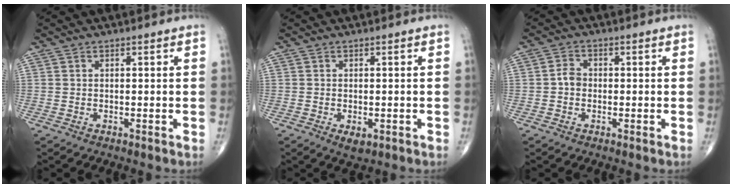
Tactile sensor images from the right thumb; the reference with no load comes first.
{"total": 2.5, "force": [-0.9, 1.4, 1.9], "torque": [-0.027, -0.003, -0.009]}
{"total": 2.6, "force": [-0.4, 2.1, 1.5], "torque": [-0.018, 0.011, -0.013]}